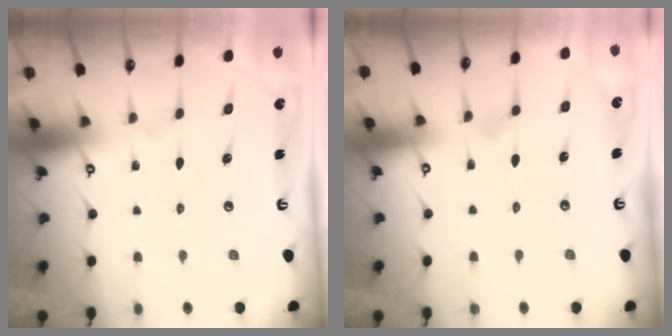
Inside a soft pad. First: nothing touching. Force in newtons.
{"total": 7.5, "press": 7.5, "slide": 0.4}